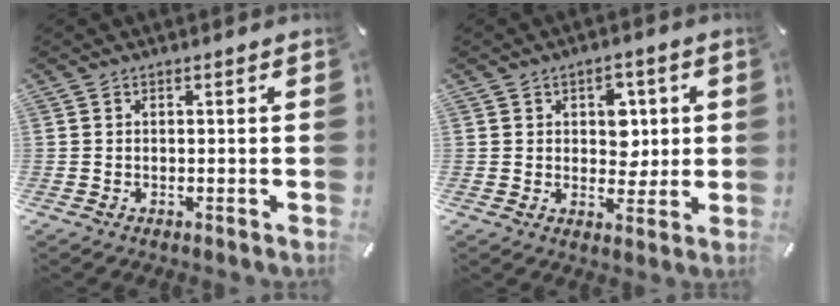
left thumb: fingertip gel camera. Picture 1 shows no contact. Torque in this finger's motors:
{"motor_torque": [1.18, 0.84, 0.42, -0.44, 0.00]}